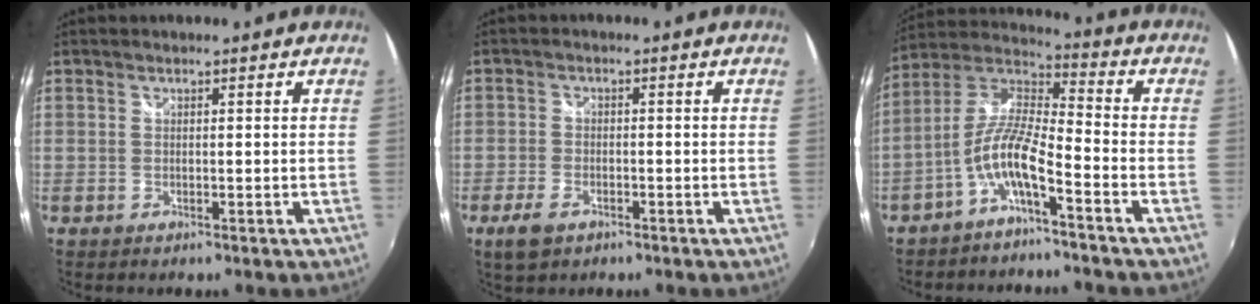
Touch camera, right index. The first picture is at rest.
{"total": 5.2, "force": [-3.2, 2.8, 3.0], "torque": [-0.081, -0.008, -0.059]}
{"total": 9.4, "force": [-4.9, 1.8, 7.8], "torque": [-0.175, 0.009, -0.094]}